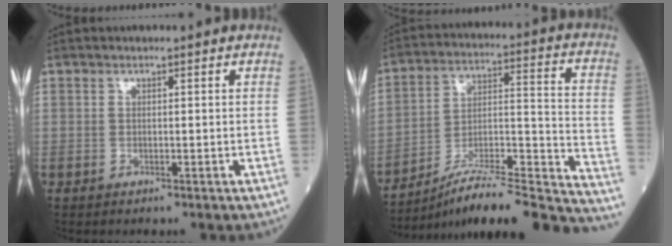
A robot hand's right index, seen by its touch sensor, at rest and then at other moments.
{"total": 26.2, "force": [-23.6, 0.9, 11.4], "torque": [-0.110, 0.004, -0.353]}